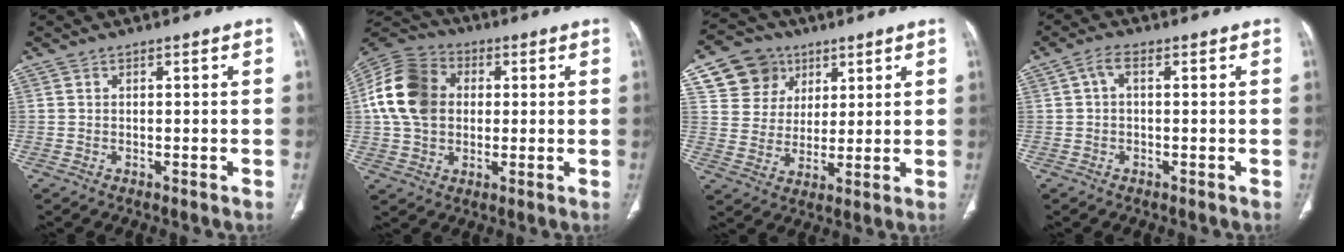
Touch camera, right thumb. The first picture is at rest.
{"total": 15.3, "force": [1.6, 11.7, 9.7], "torque": [-0.177, 0.019, 0.021]}
{"total": 11.3, "force": [5.6, 9.4, 2.9], "torque": [-0.021, -0.014, 0.107]}
{"total": 2.3, "force": [0.3, 1.1, 1.9], "torque": [-0.037, 0.011, 0.003]}